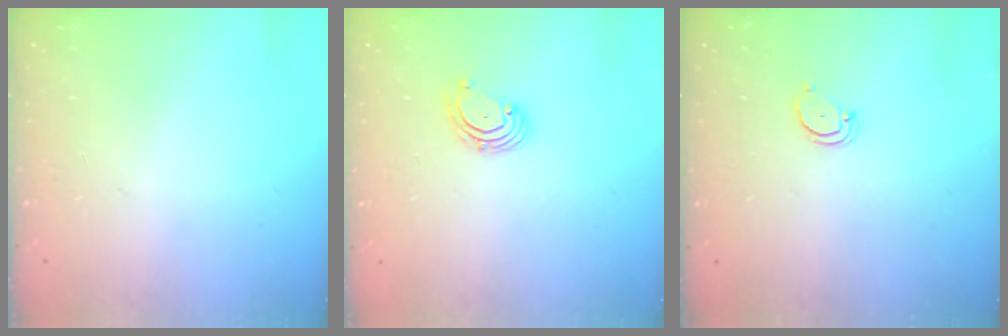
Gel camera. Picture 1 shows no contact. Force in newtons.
{"total": 2.7, "press": 2.7, "slide": 0.6}
{"total": 2.4, "press": 2.4, "slide": 0.2}